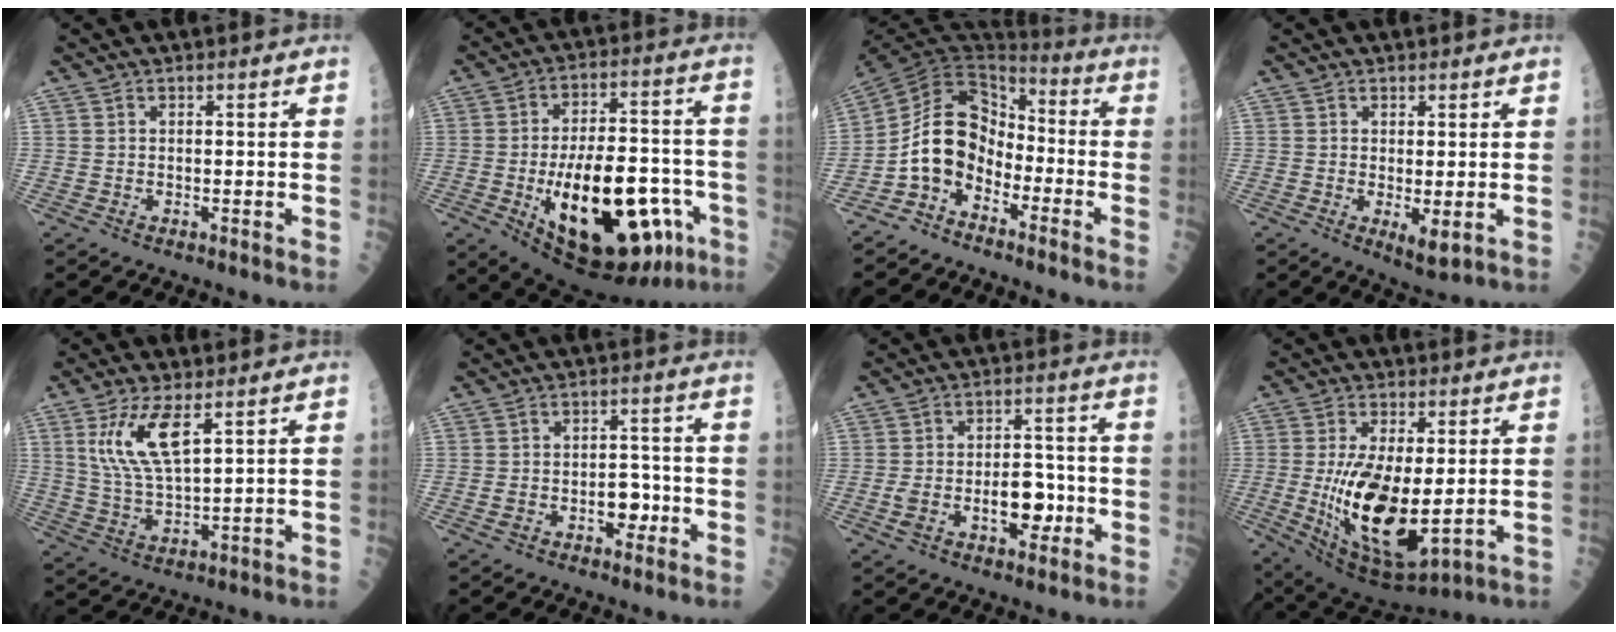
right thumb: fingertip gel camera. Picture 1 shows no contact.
{"total": 26.6, "force": [-7.9, 12.4, 22.2], "torque": [-0.332, 0.017, -0.095]}
{"total": 13.7, "force": [-5.8, 9.4, 8.0], "torque": [-0.129, 0.079, -0.120]}
{"total": 3.7, "force": [-0.5, 1.2, 3.5], "torque": [-0.055, -0.013, -0.003]}
{"total": 9.8, "force": [4.2, 2.8, 8.4], "torque": [-0.181, -0.022, 0.094]}
{"total": 5.5, "force": [-1.5, 3.4, 4.0], "torque": [-0.041, 0.026, -0.021]}
{"total": 10.2, "force": [-2.1, 5.6, 8.2], "torque": [-0.108, 0.029, -0.029]}
{"total": 18.4, "force": [-0.8, 7.9, 16.6], "torque": [-0.306, -0.025, 0.013]}